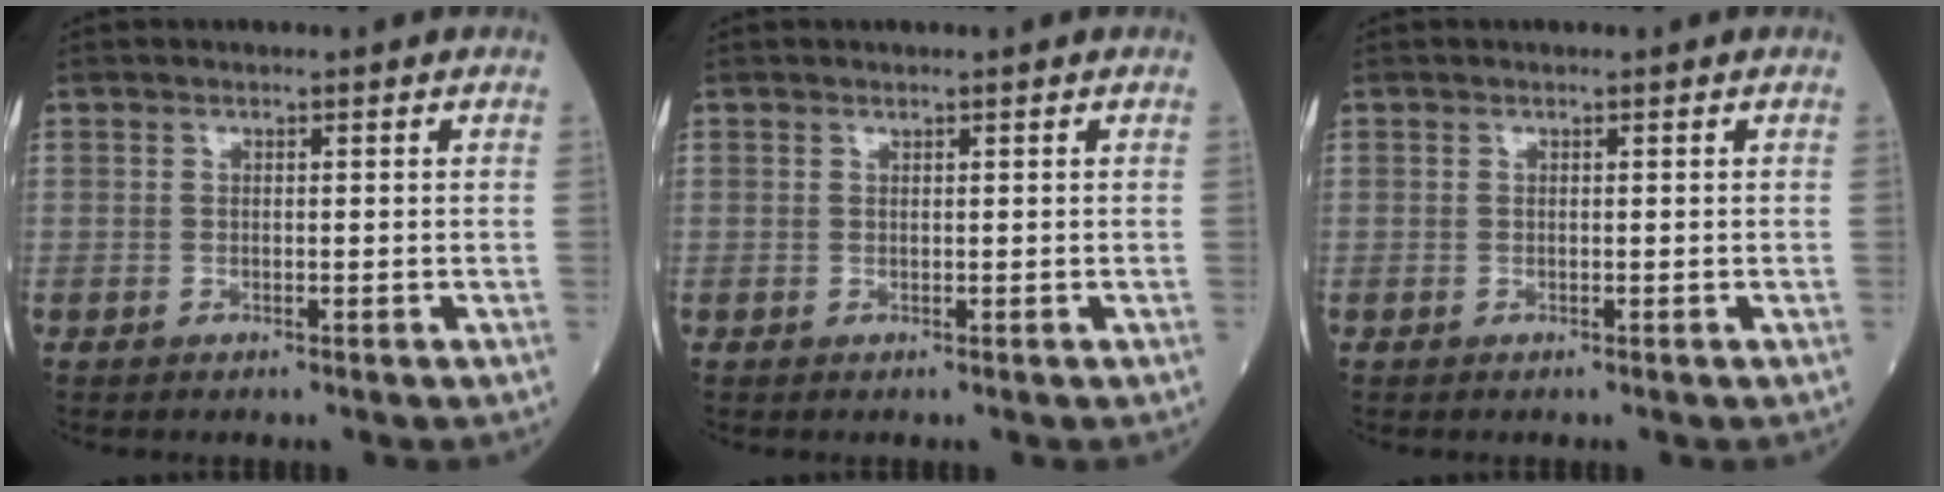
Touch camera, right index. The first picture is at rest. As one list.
[{"total": 0.0}, {"total": 0.0}]